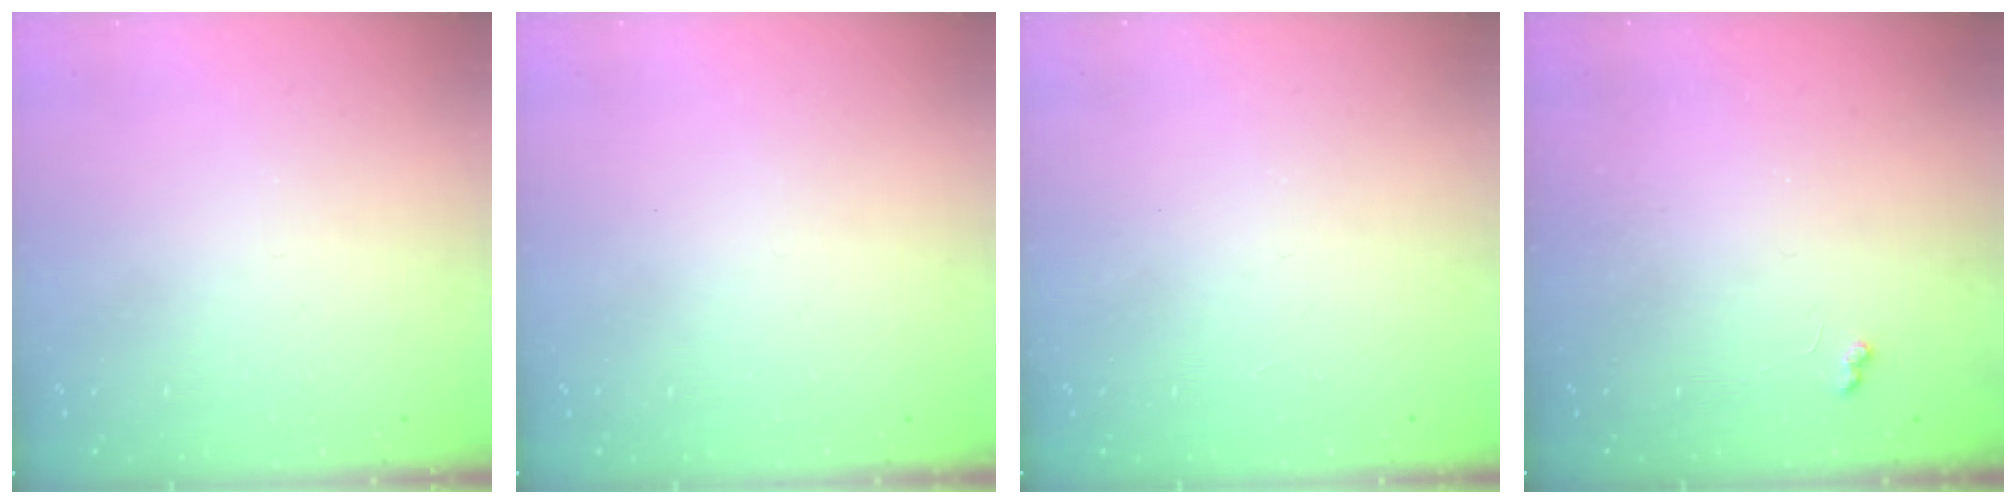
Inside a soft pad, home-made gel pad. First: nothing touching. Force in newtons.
{"total": 0.0}
{"total": 1.5, "press": 1.2, "slide": 0.9}
{"total": 2.9, "press": 2.8, "slide": 0.5}